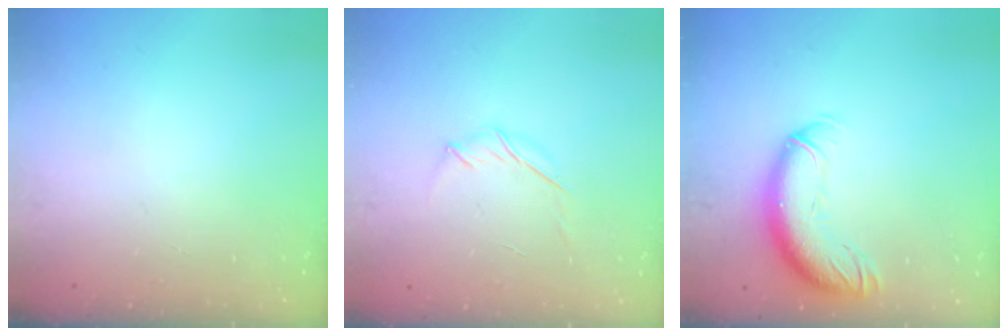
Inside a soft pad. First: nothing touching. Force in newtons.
{"total": 4.0, "press": 3.9, "slide": 0.9}
{"total": 13.3, "press": 13.0, "slide": 2.9}